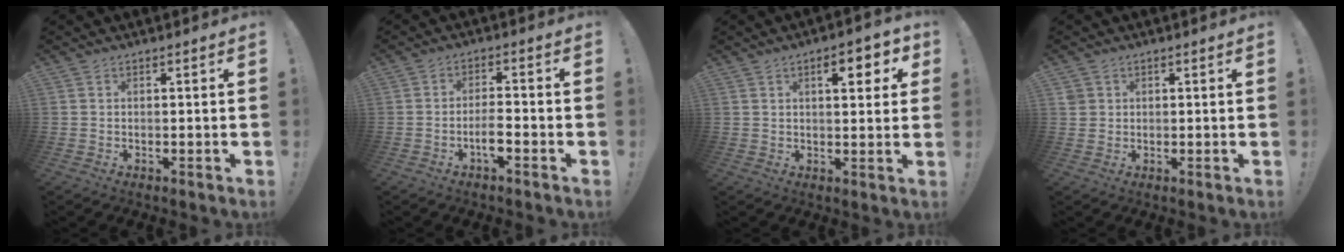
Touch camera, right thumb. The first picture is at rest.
{"total": 5.5, "force": [-2.6, 1.4, 4.6], "torque": [-0.096, 0.002, -0.045]}
{"total": 7.5, "force": [3.0, 2.7, 6.3], "torque": [-0.069, -0.010, 0.040]}
{"total": 2.4, "force": [1.1, 2.1, 0.5], "torque": [-0.008, 0.000, 0.022]}